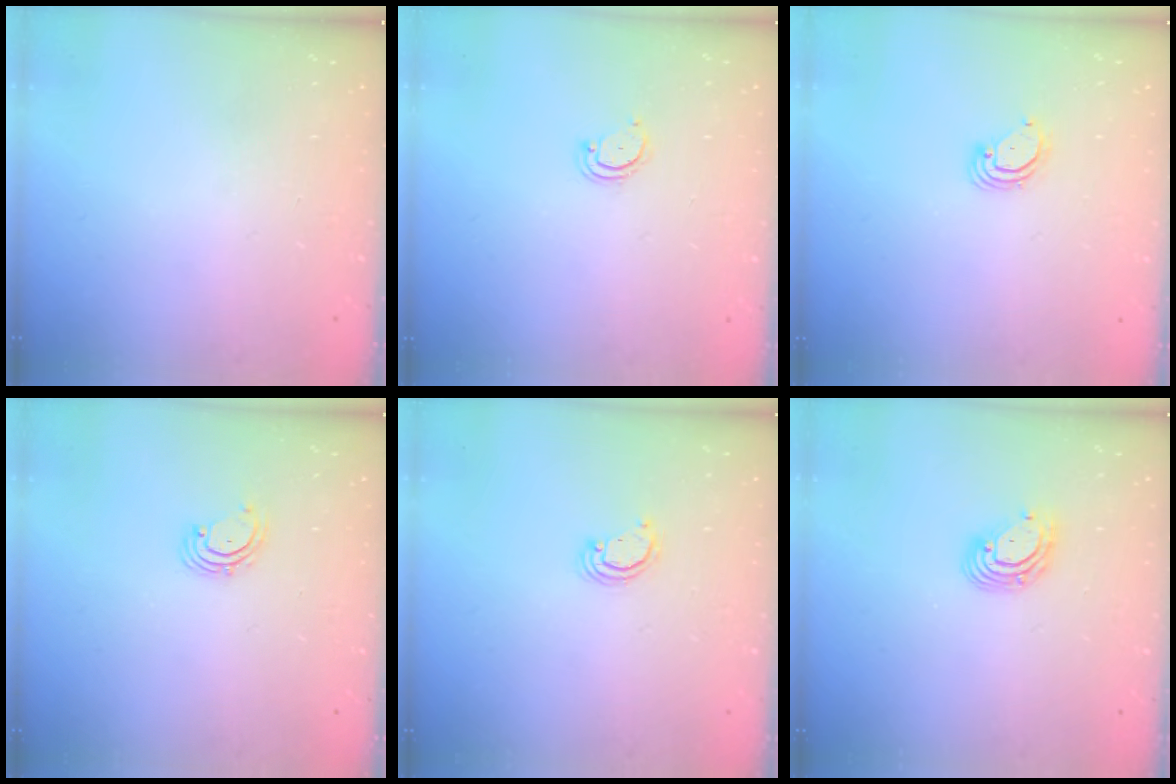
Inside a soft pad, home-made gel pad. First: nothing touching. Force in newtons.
{"total": 2.3, "press": 2.3, "slide": 0.2}
{"total": 3.7, "press": 3.7, "slide": 0.3}
{"total": 2.0, "press": 2.0, "slide": 0.4}
{"total": 2.1, "press": 2.1, "slide": 0.1}
{"total": 7.5, "press": 7.3, "slide": 1.3}